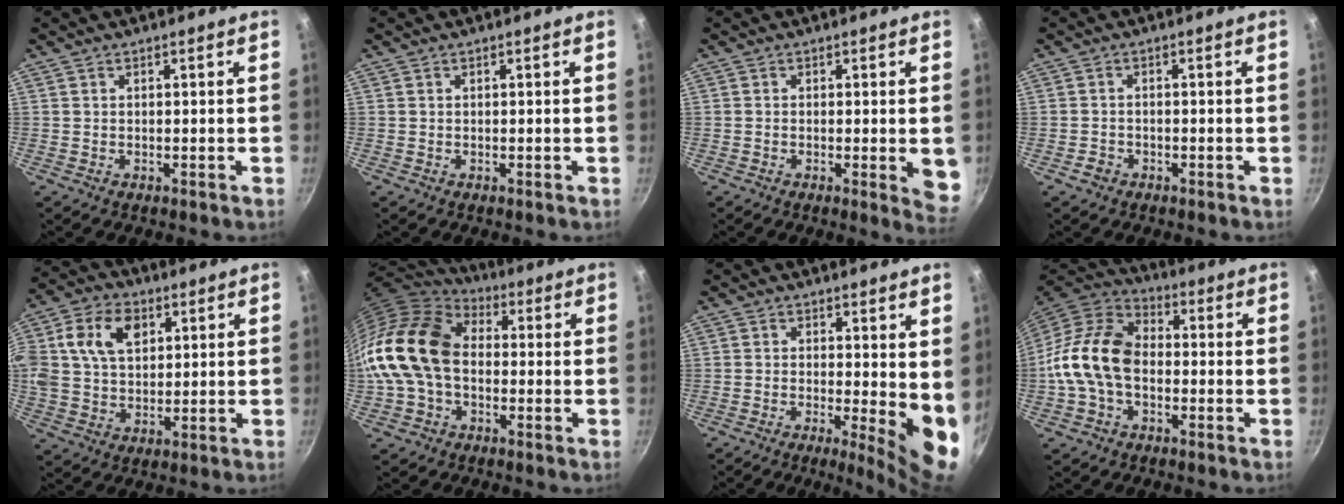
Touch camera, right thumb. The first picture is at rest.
{"total": 0.0}
{"total": 5.3, "force": [-0.7, 1.3, 5.1], "torque": [-0.052, -0.006, -0.009]}
{"total": 1.7, "force": [-1.1, 1.2, 0.5], "torque": [-0.010, 0.014, -0.021]}
{"total": 15.9, "force": [4.9, 11.2, 10.2], "torque": [-0.202, 0.017, 0.082]}
{"total": 18.7, "force": [-0.7, 13.3, 13.1], "torque": [-0.241, 0.041, -0.026]}
{"total": 8.8, "force": [-0.2, 2.6, 8.4], "torque": [-0.105, -0.018, 0.000]}
{"total": 14.5, "force": [-1.8, 9.9, 10.4], "torque": [-0.172, 0.037, -0.054]}